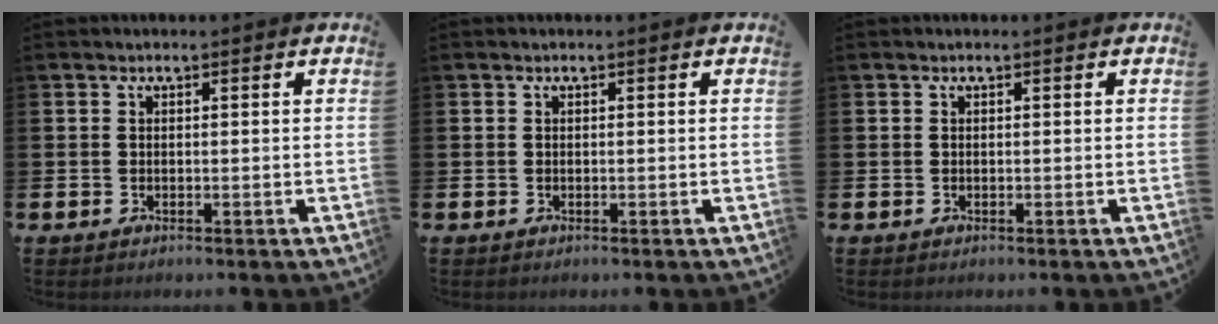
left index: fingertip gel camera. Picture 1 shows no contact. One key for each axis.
{"total": 0.0}
{"total": 0.0}